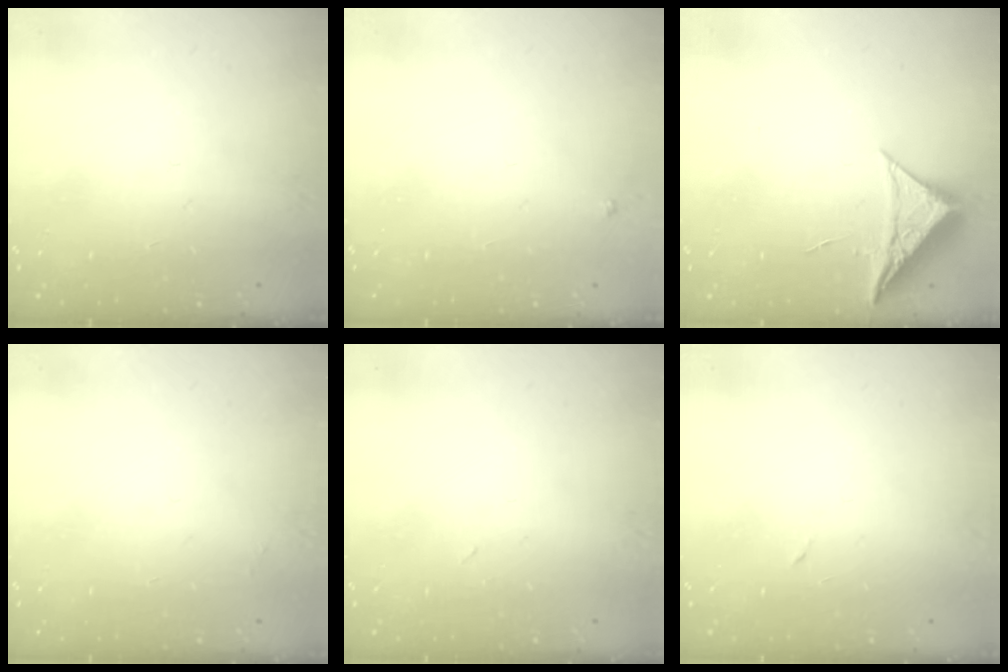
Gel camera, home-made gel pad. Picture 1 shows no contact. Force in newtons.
{"total": 2.7, "press": 2.7, "slide": 0.3}
{"total": 6.6, "press": 6.6, "slide": 0.2}
{"total": 1.9, "press": 1.9, "slide": 0.3}
{"total": 2.9, "press": 2.9, "slide": 0.7}
{"total": 3.1, "press": 2.9, "slide": 1.1}